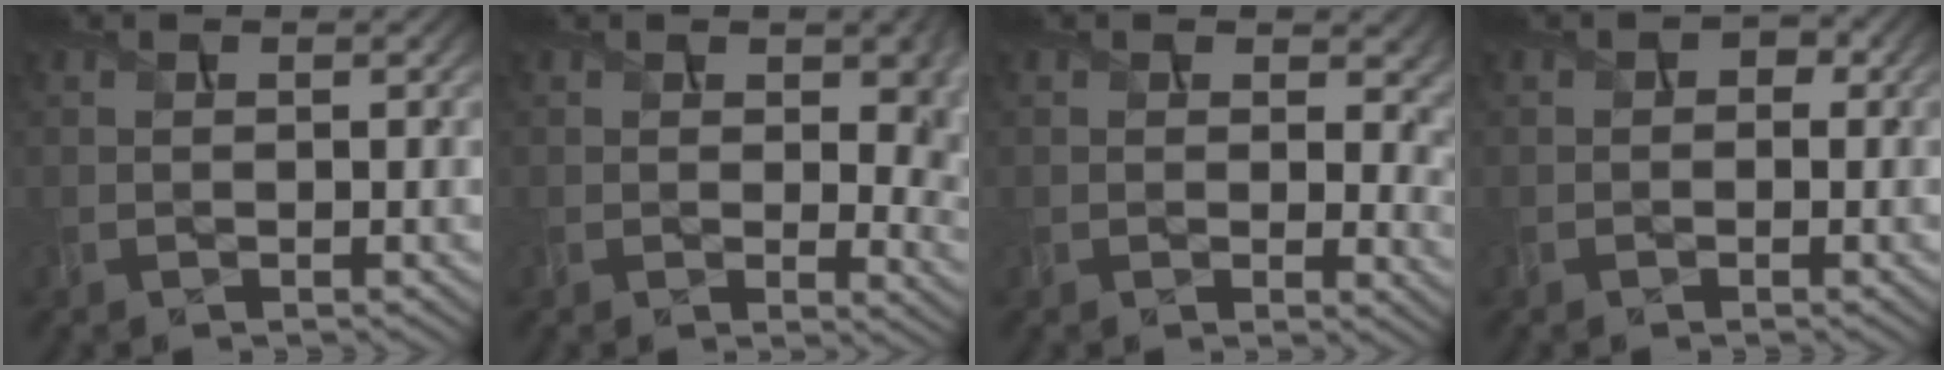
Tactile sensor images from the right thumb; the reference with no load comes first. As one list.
[{"total": 8.6, "force": [1.5, 5.6, 6.3], "torque": [-0.087, -0.026, 0.034]}, {"total": 7.6, "force": [2.1, 5.1, 5.2], "torque": [-0.075, -0.025, 0.045]}, {"total": 2.0, "force": [0.1, 1.7, 1.0], "torque": [-0.010, -0.003, 0.001]}]